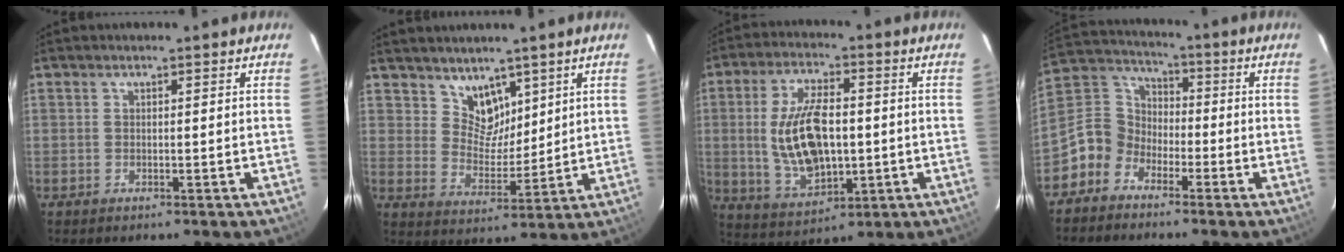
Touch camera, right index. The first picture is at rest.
{"total": 6.6, "force": [4.8, 4.2, 1.7], "torque": [-0.018, 0.002, 0.095]}
{"total": 14.8, "force": [-0.2, 7.3, 12.9], "torque": [-0.259, -0.002, 0.012]}
{"total": 7.9, "force": [-4.7, 6.1, 1.6], "torque": [-0.041, 0.038, -0.115]}